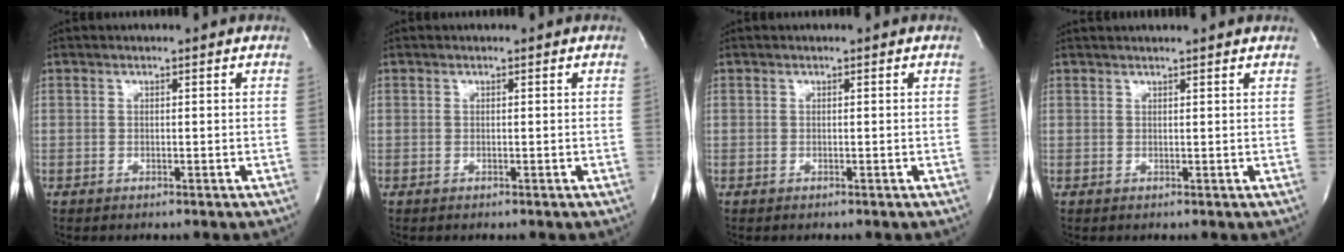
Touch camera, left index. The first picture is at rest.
{"total": 0.0}
{"total": 0.0}
{"total": 6.1, "force": [5.7, -0.1, 2.2], "torque": [-0.028, 0.031, 0.061]}